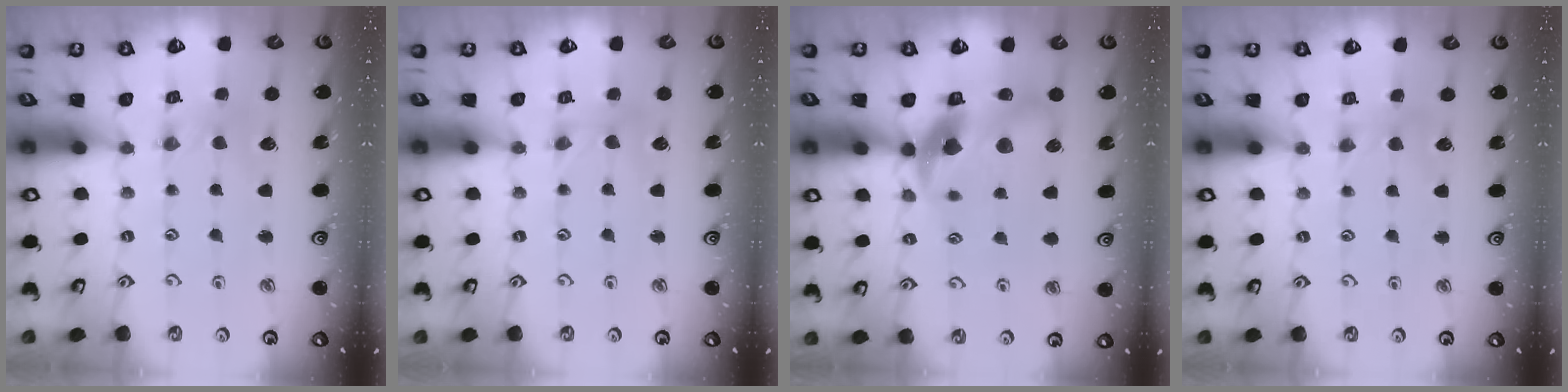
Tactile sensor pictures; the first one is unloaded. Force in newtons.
{"total": 2.9, "press": 2.9, "slide": 0.6}
{"total": 12.8, "press": 12.7, "slide": 1.8}
{"total": 2.9, "press": 2.8, "slide": 0.5}